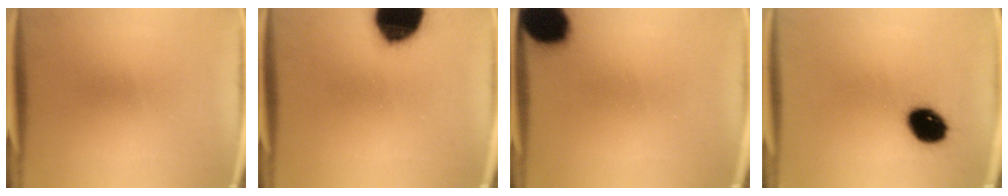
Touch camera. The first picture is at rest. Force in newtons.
{"total": 19.6}
{"total": 15.9}
{"total": 10.6}